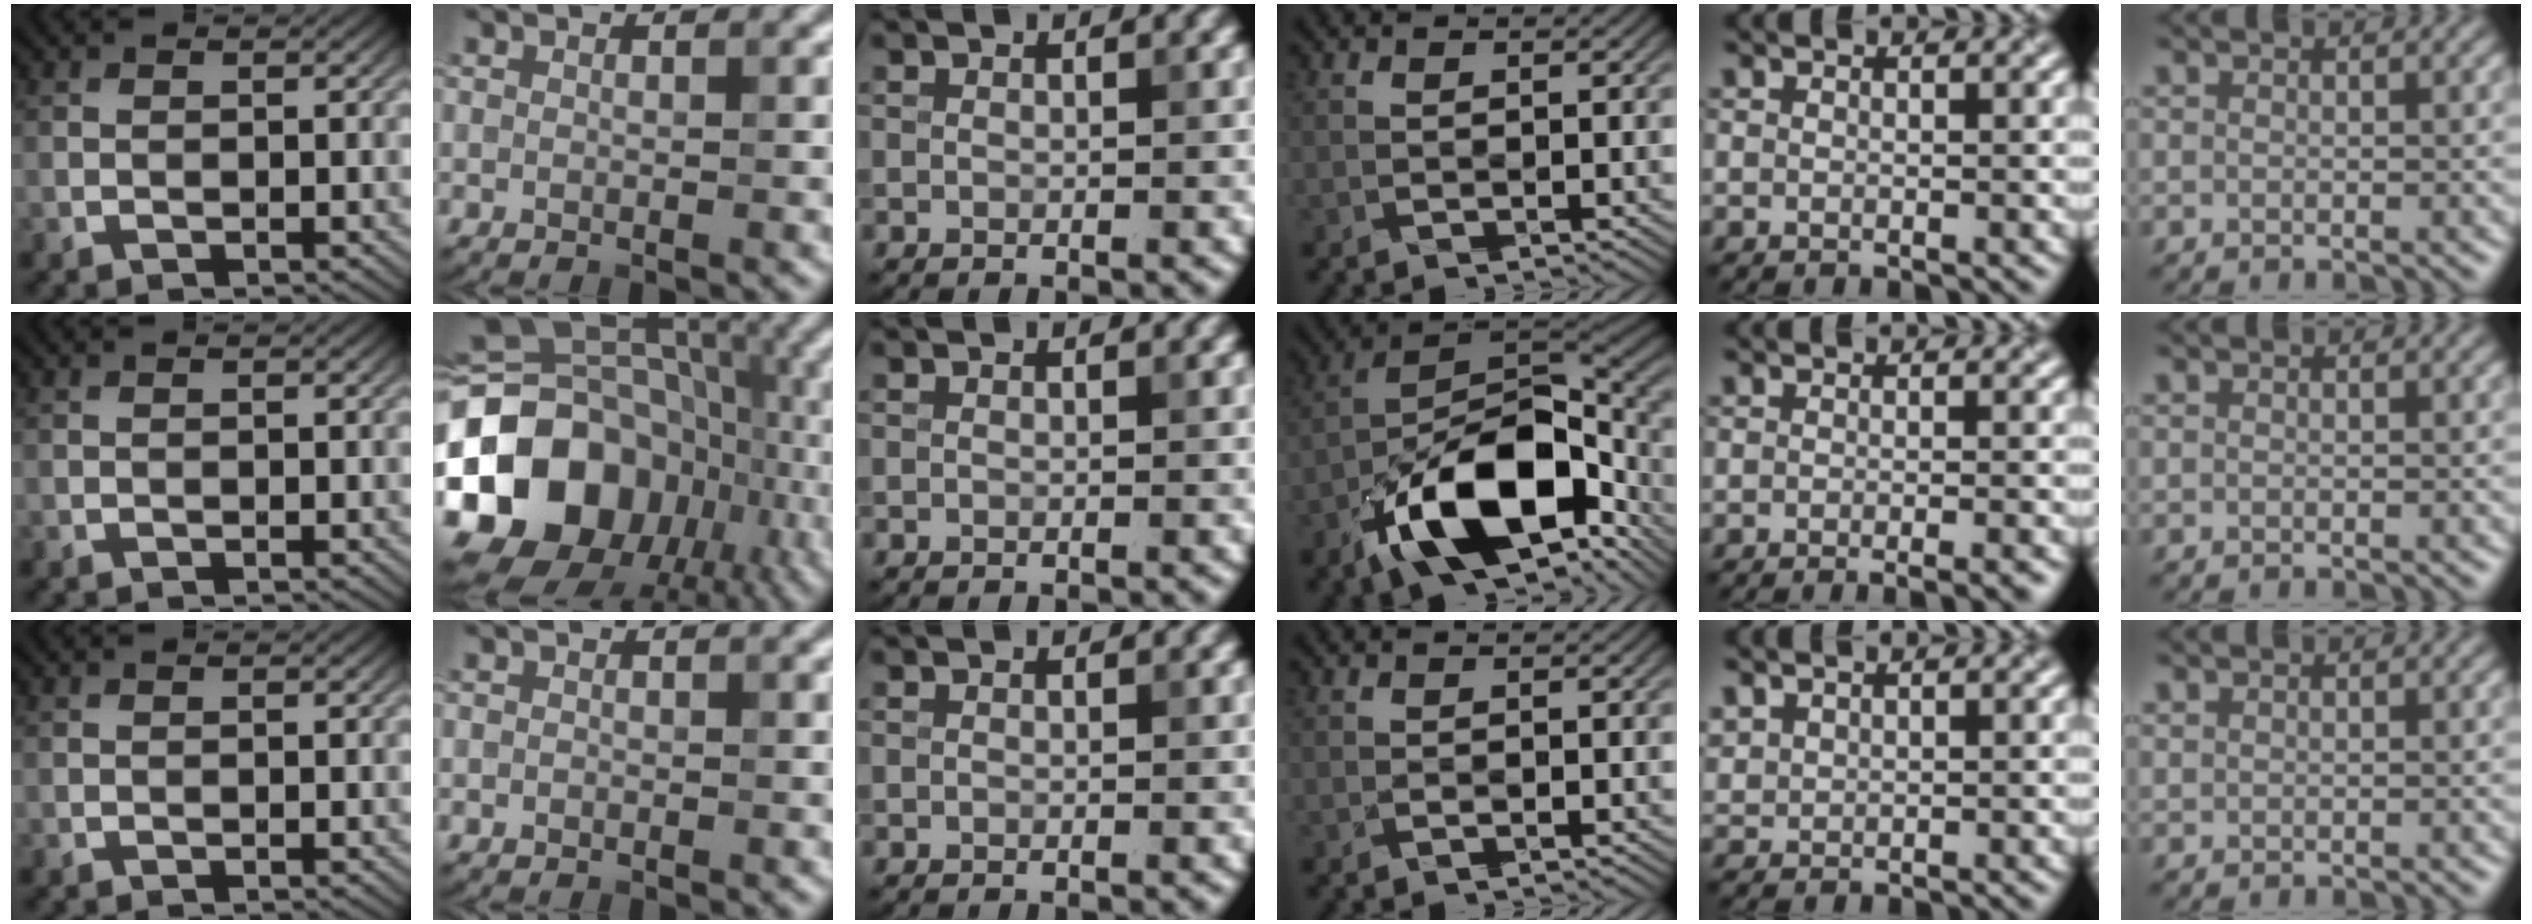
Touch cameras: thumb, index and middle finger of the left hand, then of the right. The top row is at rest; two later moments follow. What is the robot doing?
{"motion": "fold", "object": "aluminum foil"}